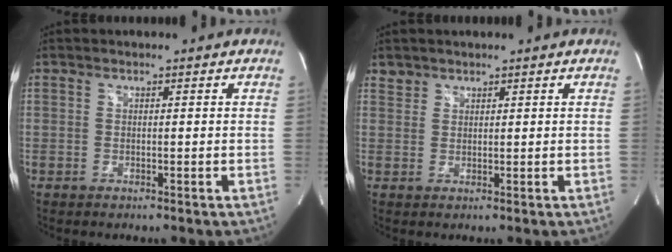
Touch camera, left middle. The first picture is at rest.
{"total": 1.5, "force": [1.2, 0.8, -0.2], "torque": [0.010, 0.006, 0.019]}